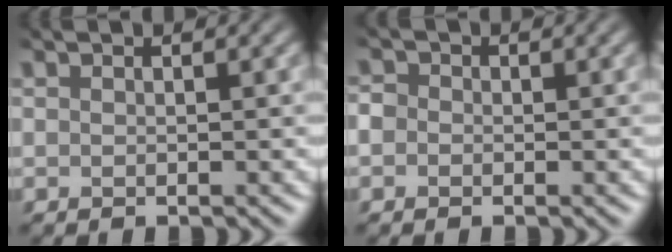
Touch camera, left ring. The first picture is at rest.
{"total": 2.7, "force": [-2.0, -0.4, -1.8], "torque": [0.010, -0.015, -0.024]}